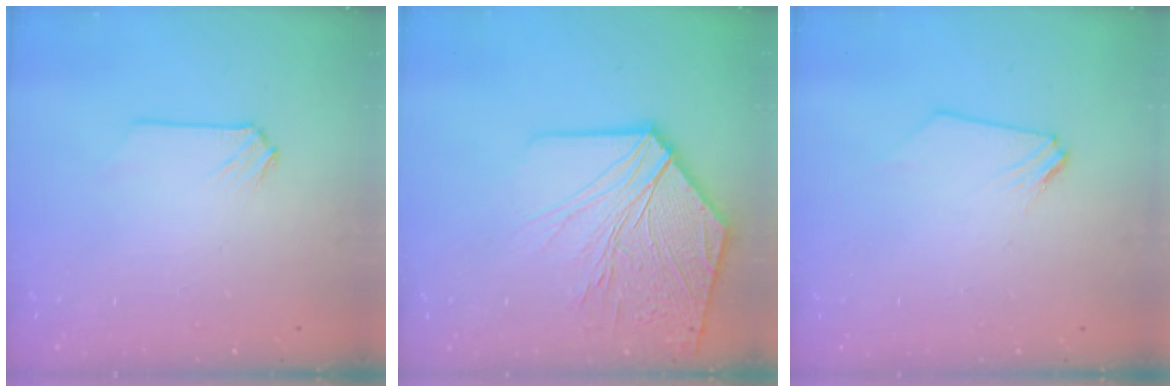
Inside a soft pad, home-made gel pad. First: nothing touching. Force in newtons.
{"total": 13.5, "press": 13.4, "slide": 1.7}
{"total": 0.0}